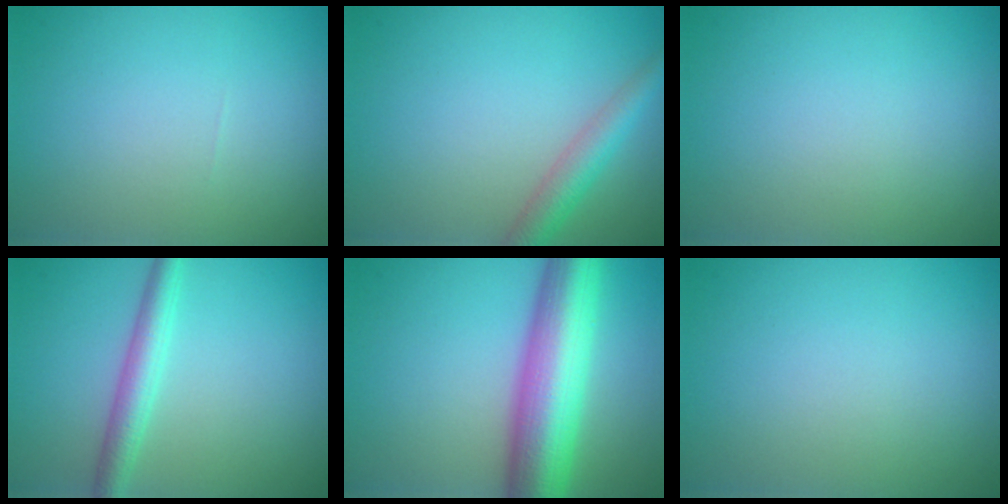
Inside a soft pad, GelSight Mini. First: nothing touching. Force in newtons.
{"total": 2.9, "press": 2.9, "slide": 0.2}
{"total": 0.0}
{"total": 3.0, "press": 3.0, "slide": 0.1}
{"total": 10.1, "press": 10.1, "slide": 0.1}
{"total": 0.0}